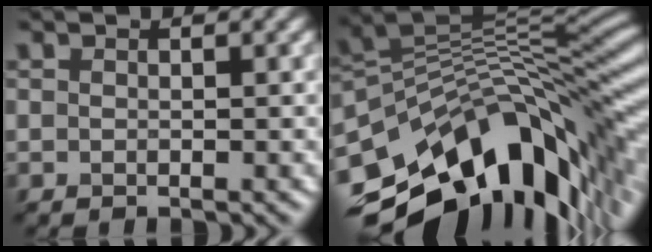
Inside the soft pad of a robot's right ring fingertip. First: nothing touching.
{"total": 13.5, "force": [-5.0, 6.9, 10.4], "torque": [-0.169, 0.009, -0.084]}